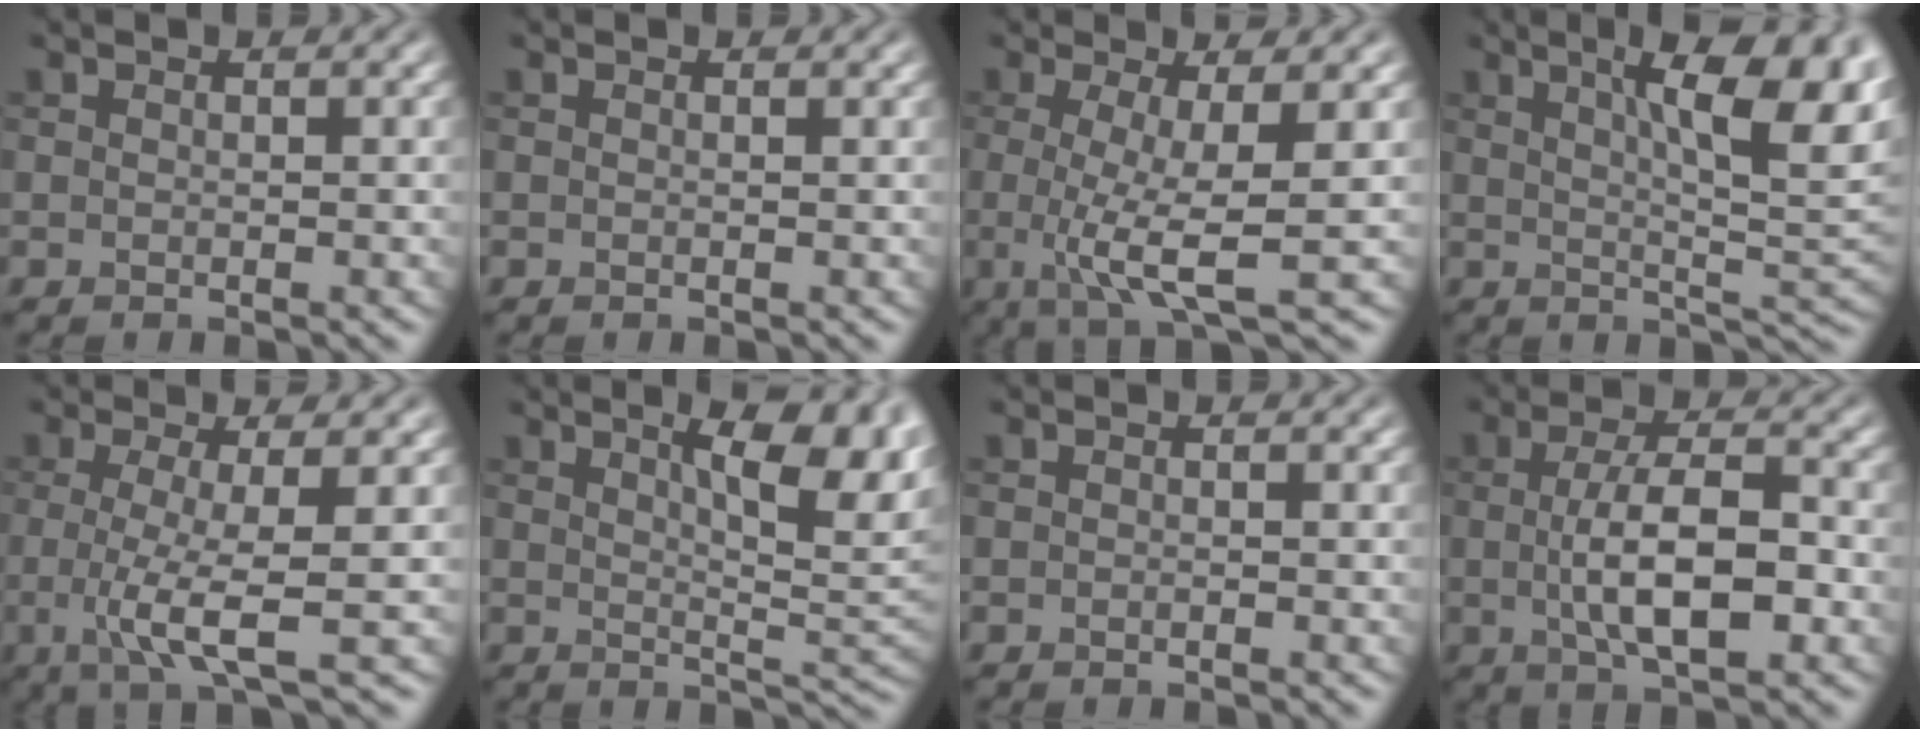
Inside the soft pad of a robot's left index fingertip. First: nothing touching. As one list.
[{"total": 0.0}, {"total": 5.9, "force": [-0.5, 1.0, 5.8], "torque": [-0.097, -0.009, -0.010]}, {"total": 12.9, "force": [5.1, 3.6, 11.3], "torque": [-0.127, 0.014, 0.071]}, {"total": 5.3, "force": [-0.6, 1.0, 5.1], "torque": [-0.090, -0.010, -0.014]}, {"total": 9.6, "force": [3.8, 2.7, 8.4], "torque": [-0.098, 0.015, 0.060]}, {"total": 0.0}, {"total": 7.3, "force": [-0.7, 2.7, 6.8], "torque": [-0.118, 0.000, -0.013]}]